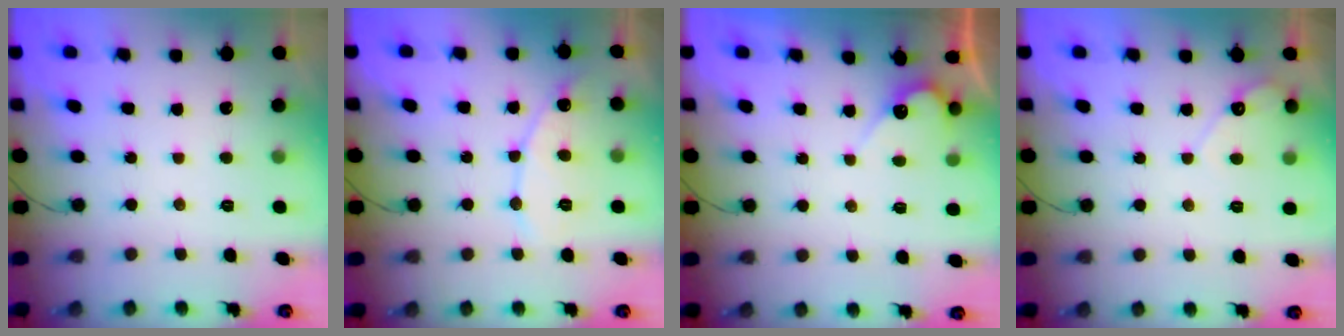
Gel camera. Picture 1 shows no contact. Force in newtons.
{"total": 8.2, "press": 8.2, "slide": 0.6}
{"total": 3.9, "press": 3.9, "slide": 0.2}
{"total": 3.8, "press": 3.8, "slide": 0.3}